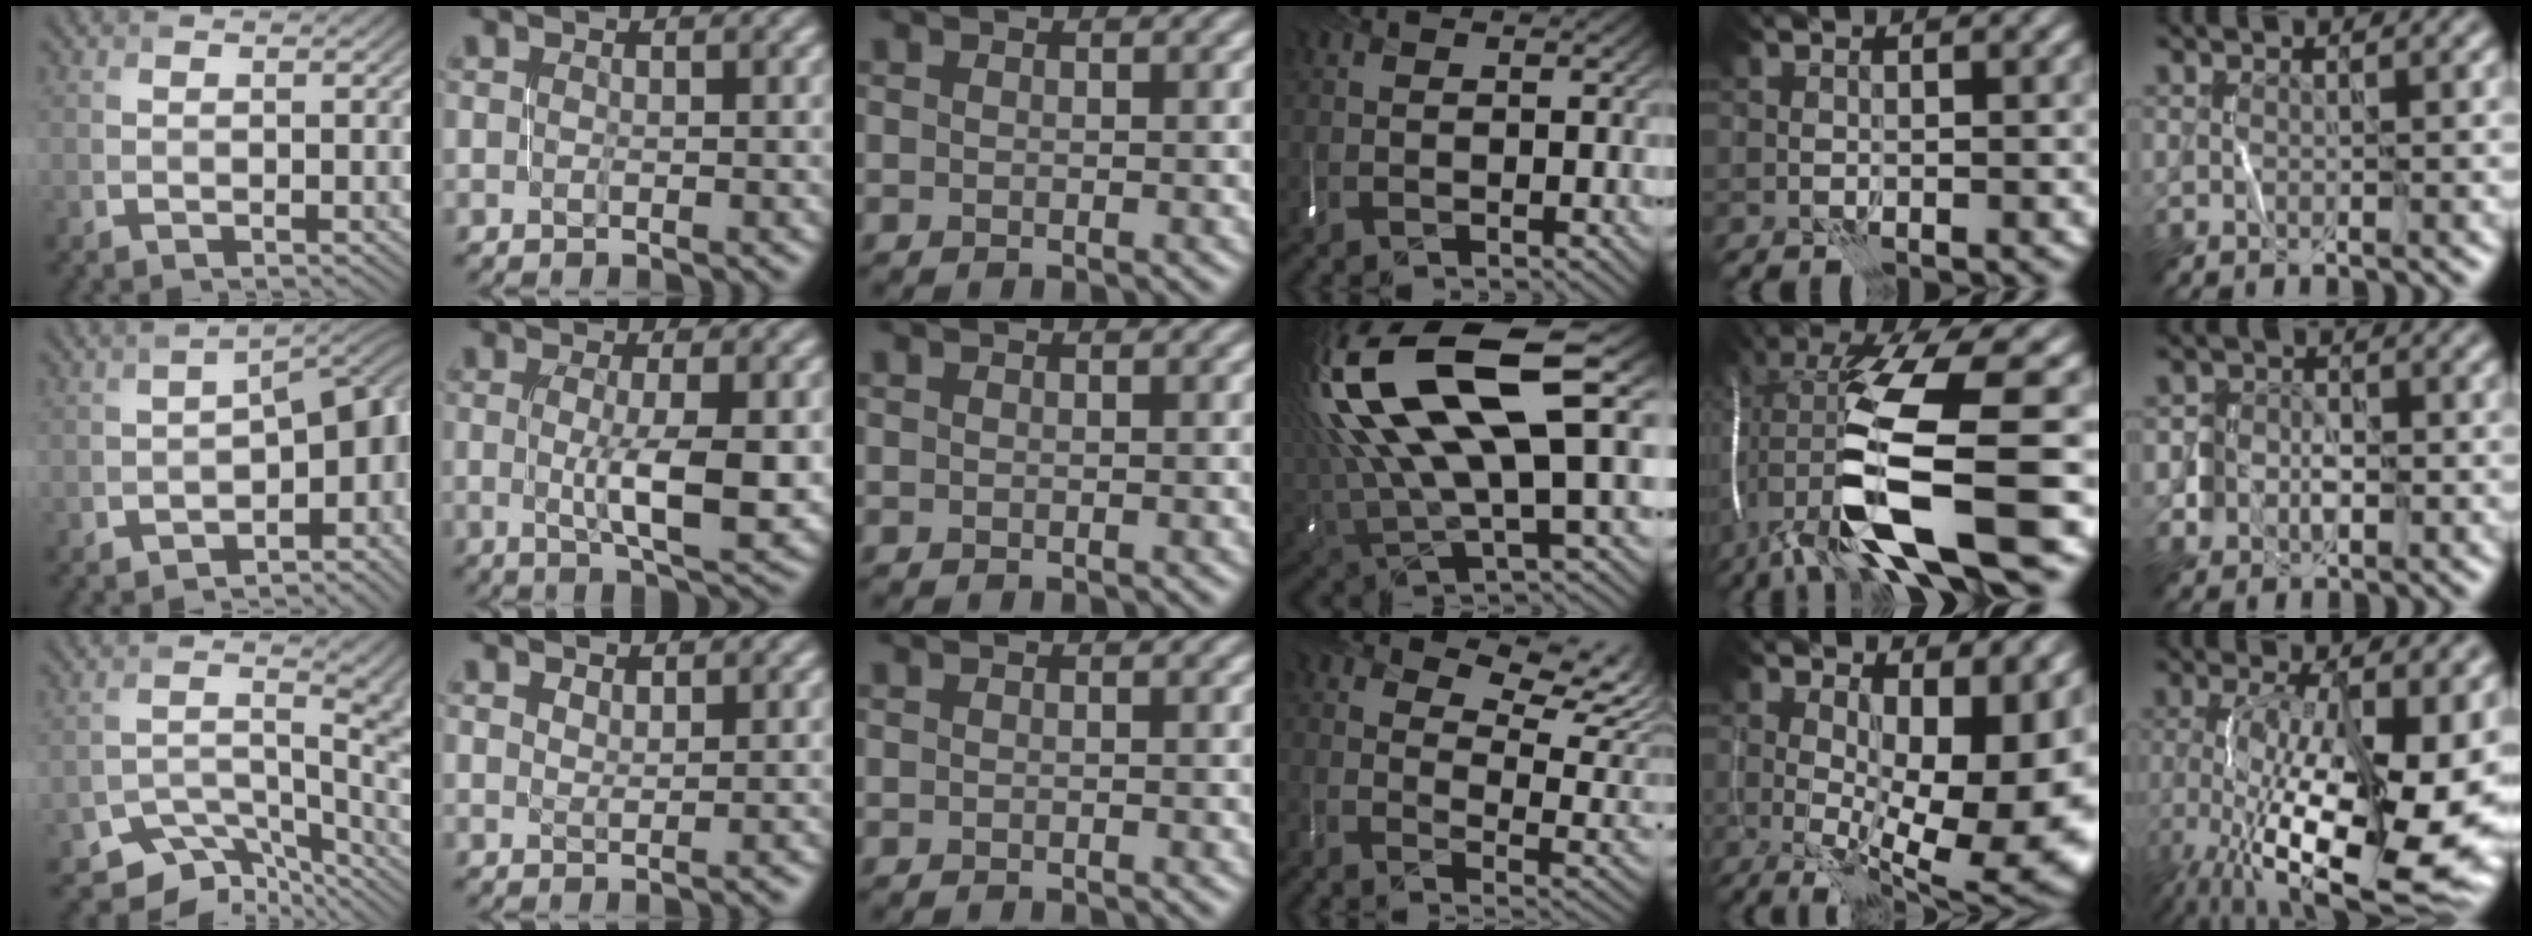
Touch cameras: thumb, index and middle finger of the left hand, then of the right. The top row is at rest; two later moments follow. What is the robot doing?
{"motion": "close", "object": "stapler"}